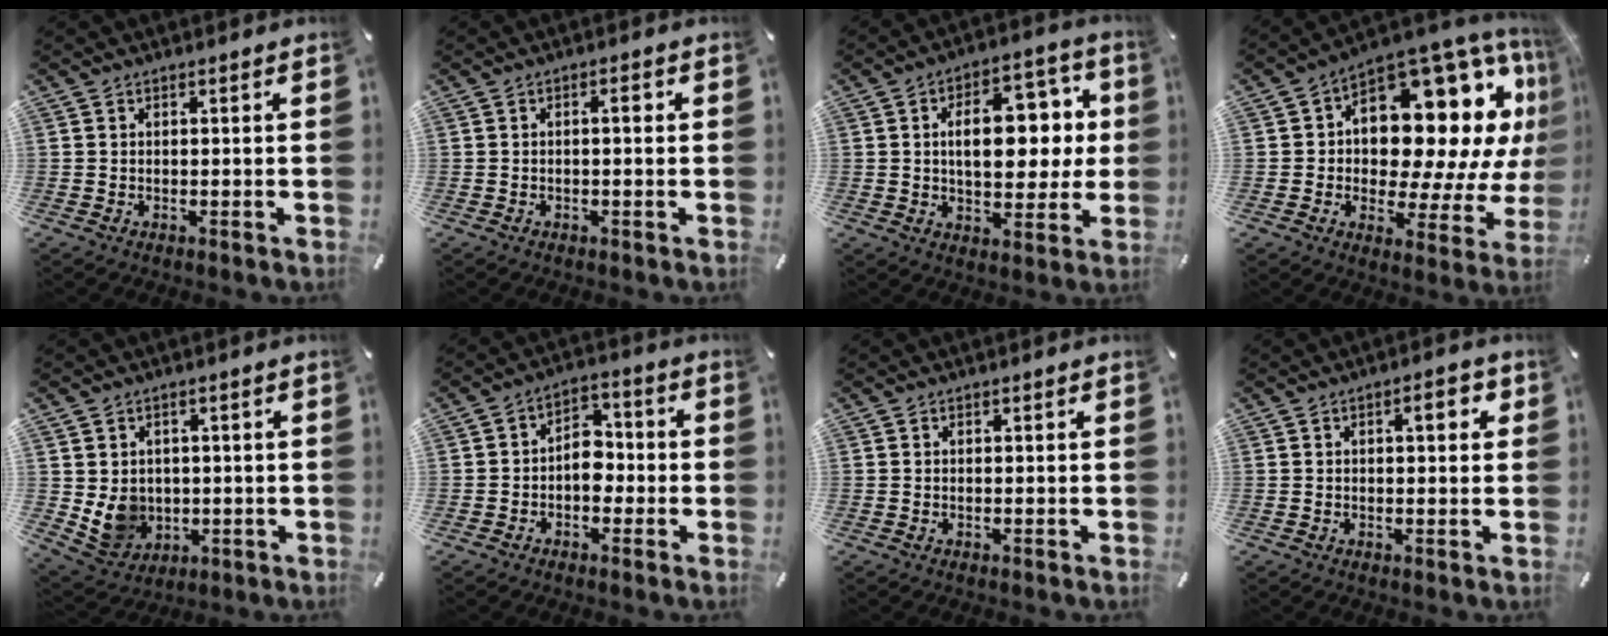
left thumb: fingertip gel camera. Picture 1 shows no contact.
{"total": 2.3, "force": [0.0, 0.5, 2.2], "torque": [-0.041, 0.006, -0.003]}
{"total": 16.1, "force": [2.5, 9.7, 12.6], "torque": [-0.169, 0.000, 0.039]}
{"total": 20.4, "force": [6.8, 11.9, 15.1], "torque": [-0.198, -0.076, 0.113]}
{"total": 8.1, "force": [0.8, 7.6, 2.5], "torque": [-0.056, -0.015, 0.020]}
{"total": 6.7, "force": [-1.7, 4.9, 4.3], "torque": [-0.060, 0.017, -0.033]}
{"total": 0.0}
{"total": 3.9, "force": [1.0, 1.5, 3.5], "torque": [-0.047, 0.000, 0.009]}